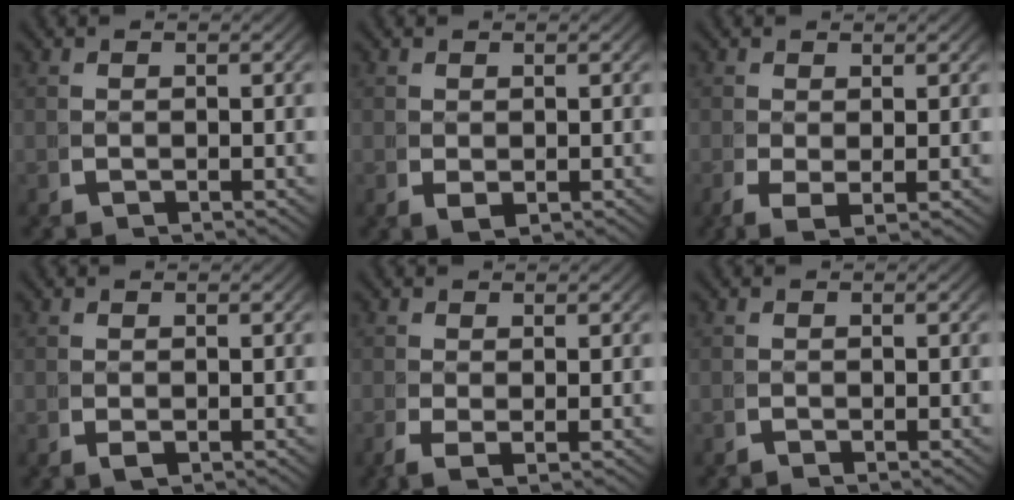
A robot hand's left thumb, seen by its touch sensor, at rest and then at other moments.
{"total": 1.0, "force": [0.1, 0.7, 0.8], "torque": [-0.024, -0.012, 0.015]}
{"total": 1.9, "force": [-0.2, 0.7, 1.7], "torque": [-0.037, -0.015, 0.005]}
{"total": 0.8, "force": [-0.1, 0.6, 0.6], "torque": [-0.021, -0.009, 0.006]}
{"total": 1.3, "force": [0.0, 0.3, 1.3], "torque": [-0.030, -0.011, 0.005]}
{"total": 0.0}